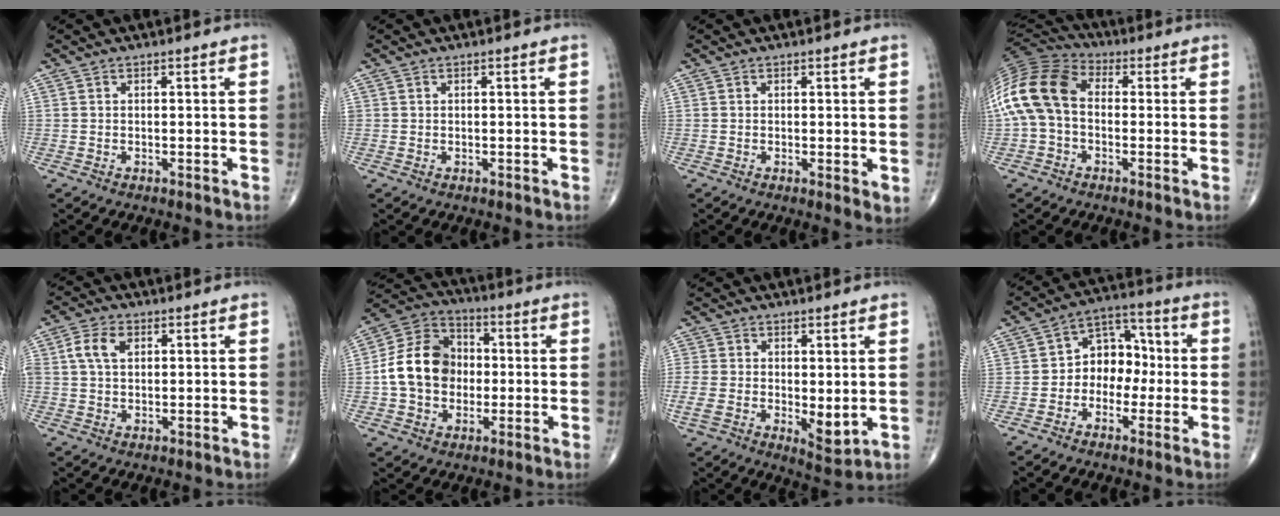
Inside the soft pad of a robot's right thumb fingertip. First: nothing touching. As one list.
[{"total": 0.0}, {"total": 2.4, "force": [0.1, 0.7, 2.2], "torque": [-0.037, -0.011, 0.000]}, {"total": 16.1, "force": [-0.1, 11.1, 11.7], "torque": [-0.249, 0.035, -0.012]}, {"total": 5.1, "force": [1.5, 3.3, 3.7], "torque": [-0.075, 0.009, 0.026]}, {"total": 13.8, "force": [-0.5, 11.2, 8.1], "torque": [-0.122, 0.031, -0.017]}, {"total": 9.5, "force": [-0.4, 4.9, 8.1], "torque": [-0.152, -0.015, 0.000]}, {"total": 9.3, "force": [-1.0, 7.1, 5.9], "torque": [-0.049, 0.042, -0.032]}]